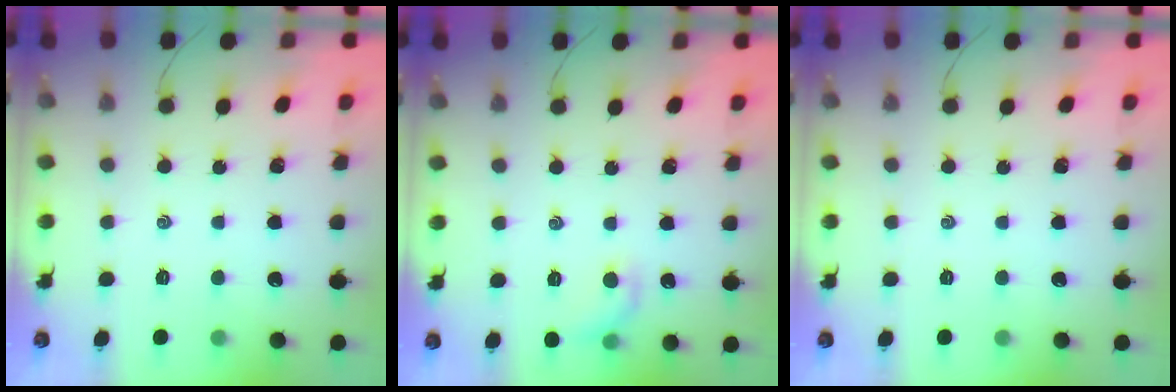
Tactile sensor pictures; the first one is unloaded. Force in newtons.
{"total": 6.9, "press": 6.8, "slide": 1.3}
{"total": 0.0}